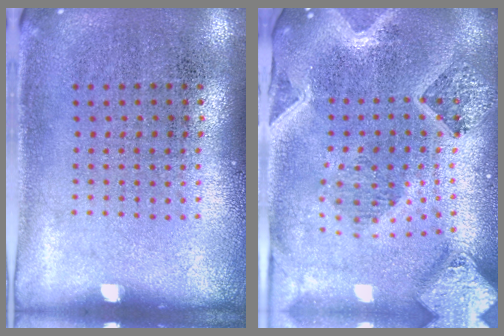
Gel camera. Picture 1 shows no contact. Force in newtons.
{"total": 3.9, "press": 3.1, "slide": 2.5}